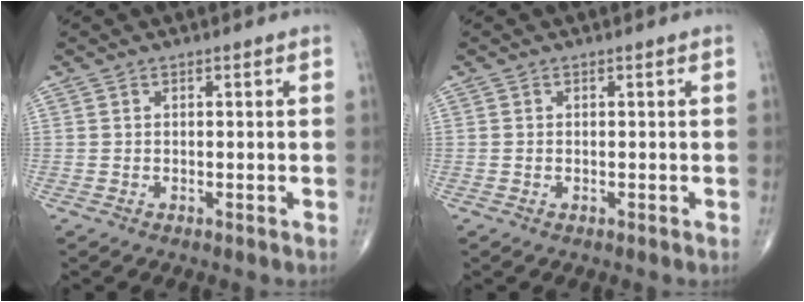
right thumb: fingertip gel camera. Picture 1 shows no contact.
{"total": 0.0}